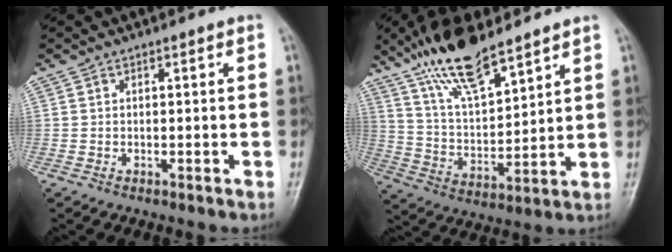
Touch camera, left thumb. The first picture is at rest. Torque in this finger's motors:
{"motor_torque": [1.46, -0.14, 1.50, -1.28, 0.36]}